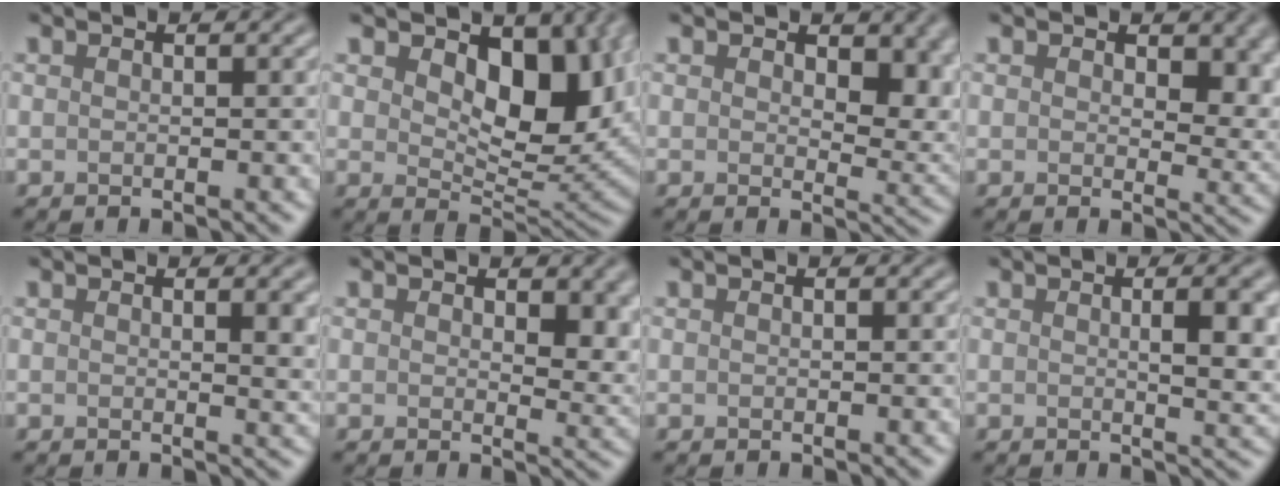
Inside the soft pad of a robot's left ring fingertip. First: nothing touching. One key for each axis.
{"total": 9.3, "fx": 2.7, "fy": 5.2, "fz": 7.2, "tx": -0.110, "ty": -0.015, "tz": 0.046}
{"total": 6.3, "fx": 1.9, "fy": 3.8, "fz": 4.7, "tx": -0.064, "ty": -0.010, "tz": 0.028}
{"total": 5.0, "fx": 1.5, "fy": 3.1, "fz": 3.6, "tx": -0.048, "ty": -0.012, "tz": 0.019}
{"total": 2.7, "fx": 0.7, "fy": 0.8, "fz": 2.4, "tx": -0.021, "ty": -0.001, "tz": 0.009}
{"total": 4.5, "fx": 1.4, "fy": 2.7, "fz": 3.3, "tx": -0.038, "ty": -0.013, "tz": 0.023}
{"total": 0.0}
{"total": 4.4, "fx": 0.7, "fy": 1.3, "fz": 4.2, "tx": -0.048, "ty": 0.003, "tz": 0.010}